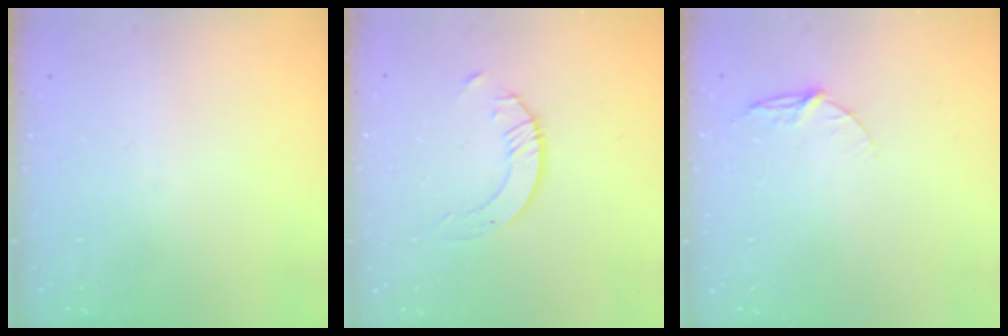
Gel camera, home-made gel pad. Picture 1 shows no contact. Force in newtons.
{"total": 2.1, "press": 2.1, "slide": 0.2}
{"total": 5.4, "press": 5.4, "slide": 0.5}